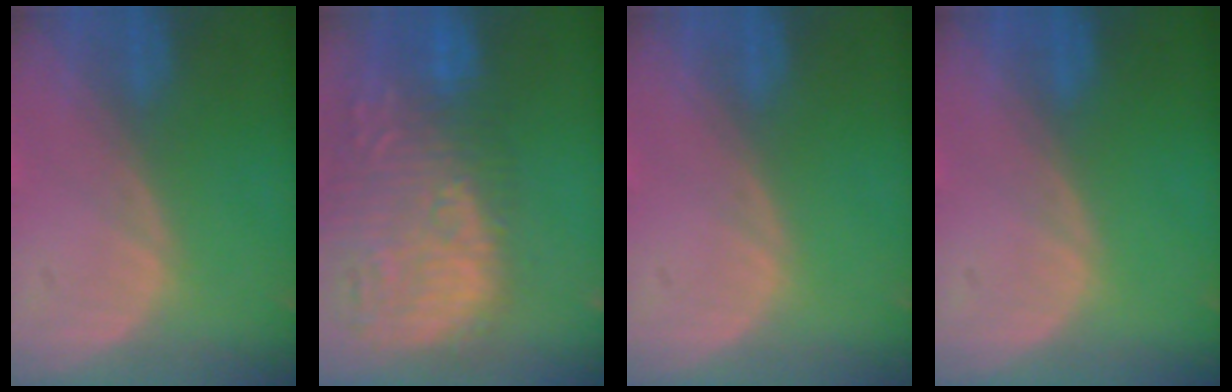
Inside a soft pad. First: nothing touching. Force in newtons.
{"total": 15.3, "press": 13.0, "slide": 8.1}
{"total": 0.0}
{"total": 0.0}